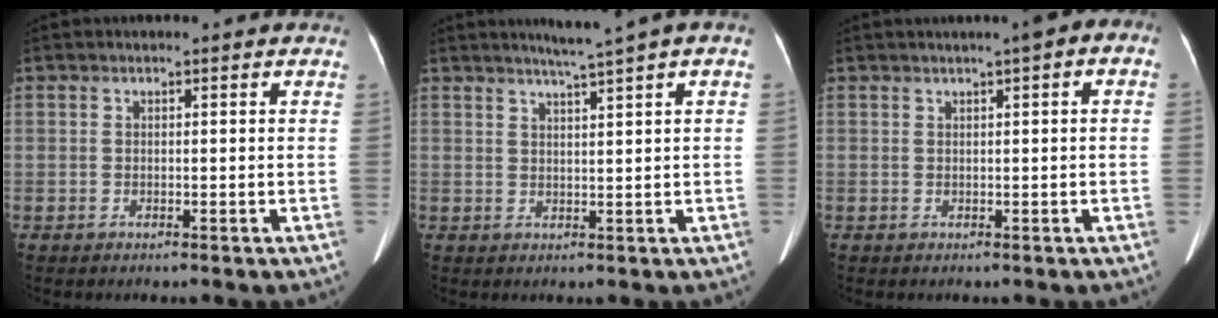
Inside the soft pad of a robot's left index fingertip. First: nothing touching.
{"total": 2.8, "force": [2.1, -0.9, 1.7], "torque": [-0.034, -0.001, 0.041]}
{"total": 4.0, "force": [1.5, 0.6, 3.7], "torque": [-0.047, 0.021, 0.016]}